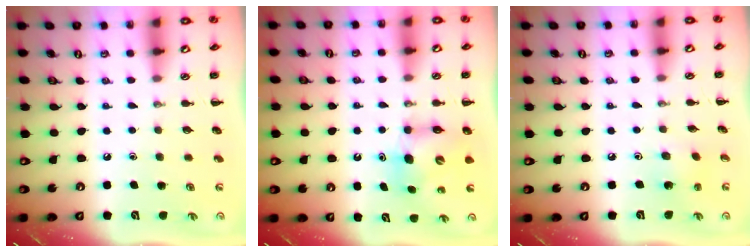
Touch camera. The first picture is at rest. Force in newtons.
{"total": 6.6, "press": 6.6, "slide": 0.8}
{"total": 1.7, "press": 1.5, "slide": 0.6}